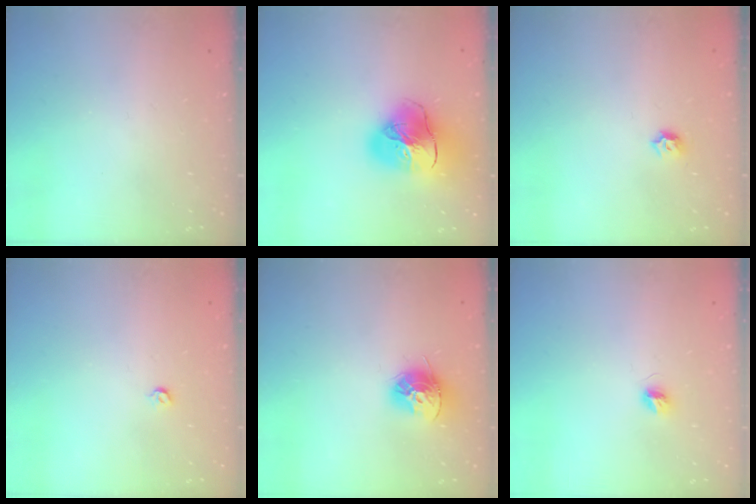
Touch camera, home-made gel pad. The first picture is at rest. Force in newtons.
{"total": 20.3, "press": 20.2, "slide": 2.2}
{"total": 4.0, "press": 3.9, "slide": 0.8}
{"total": 3.6, "press": 3.6, "slide": 0.7}
{"total": 12.6, "press": 12.5, "slide": 1.2}
{"total": 5.0, "press": 5.0, "slide": 0.6}